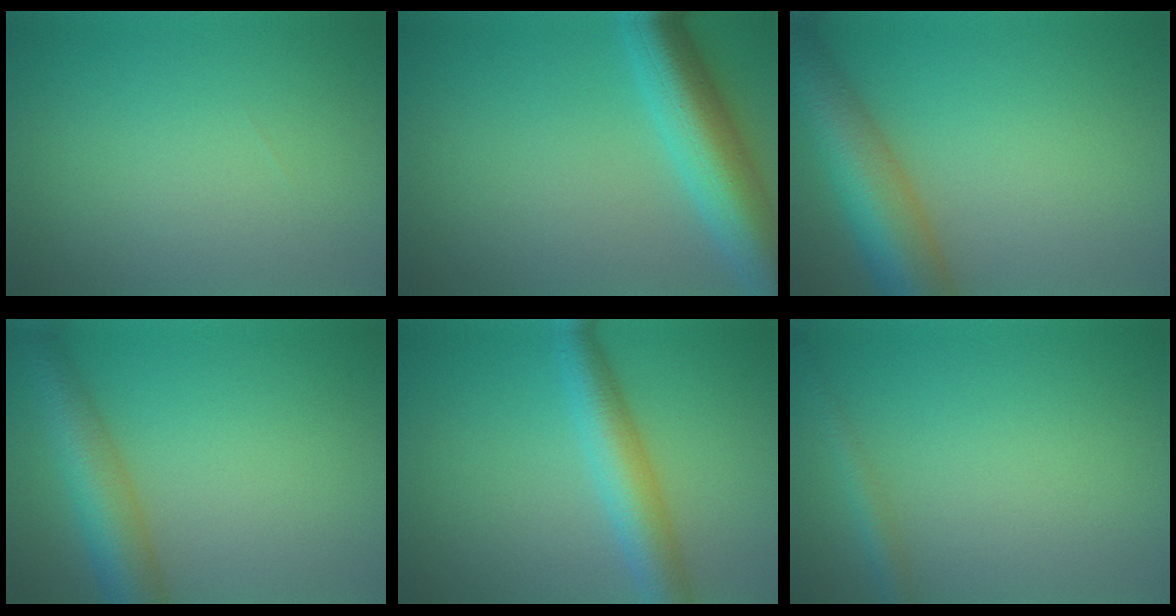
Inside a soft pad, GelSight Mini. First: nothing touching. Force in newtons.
{"total": 8.6, "press": 8.6, "slide": 0.4}
{"total": 8.8, "press": 8.8, "slide": 0.4}
{"total": 6.1, "press": 6.1, "slide": 0.2}
{"total": 4.8, "press": 4.8, "slide": 0.1}
{"total": 1.6, "press": 1.6, "slide": 0.1}